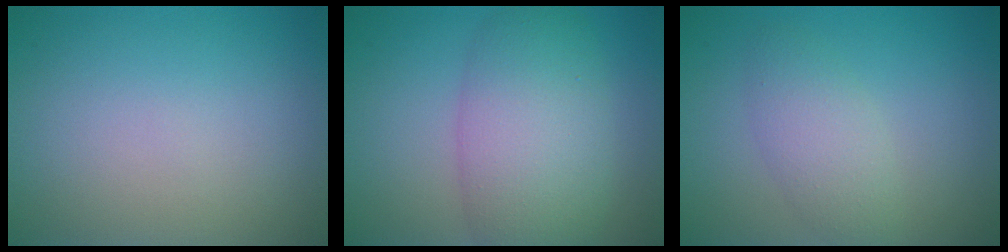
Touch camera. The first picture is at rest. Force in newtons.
{"total": 7.3, "press": 7.3, "slide": 0.3}
{"total": 2.9, "press": 2.9, "slide": 0.1}